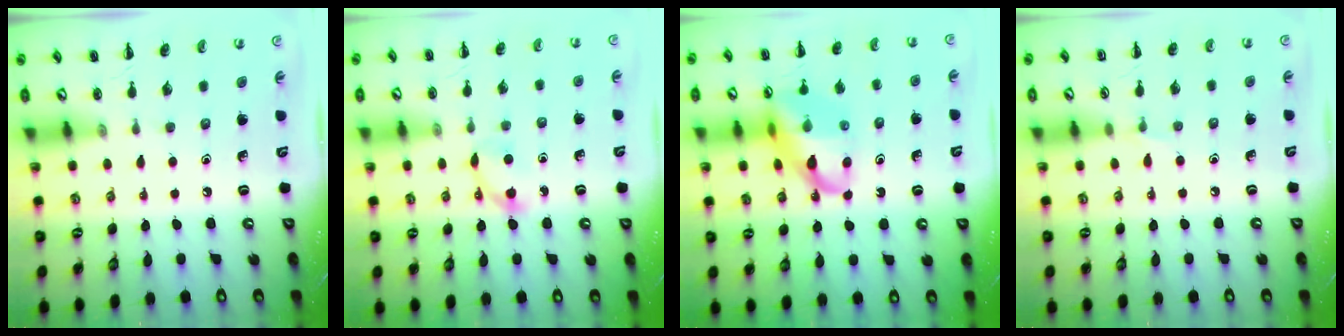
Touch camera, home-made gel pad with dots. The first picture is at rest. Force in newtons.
{"total": 3.9, "press": 3.7, "slide": 1.3}
{"total": 16.8, "press": 16.5, "slide": 3.2}
{"total": 3.7, "press": 3.5, "slide": 1.2}